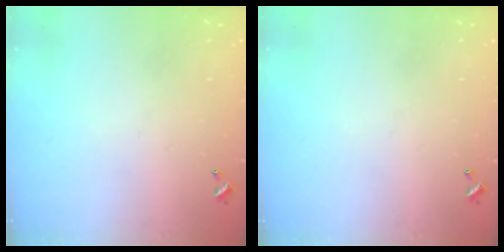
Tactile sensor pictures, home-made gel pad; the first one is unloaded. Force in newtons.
{"total": 0.0}